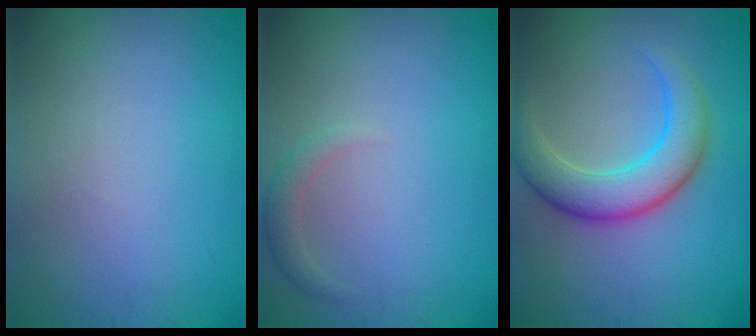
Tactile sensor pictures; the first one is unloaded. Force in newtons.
{"total": 1.3, "press": 1.3, "slide": 0.1}
{"total": 5.2, "press": 5.2, "slide": 0.1}